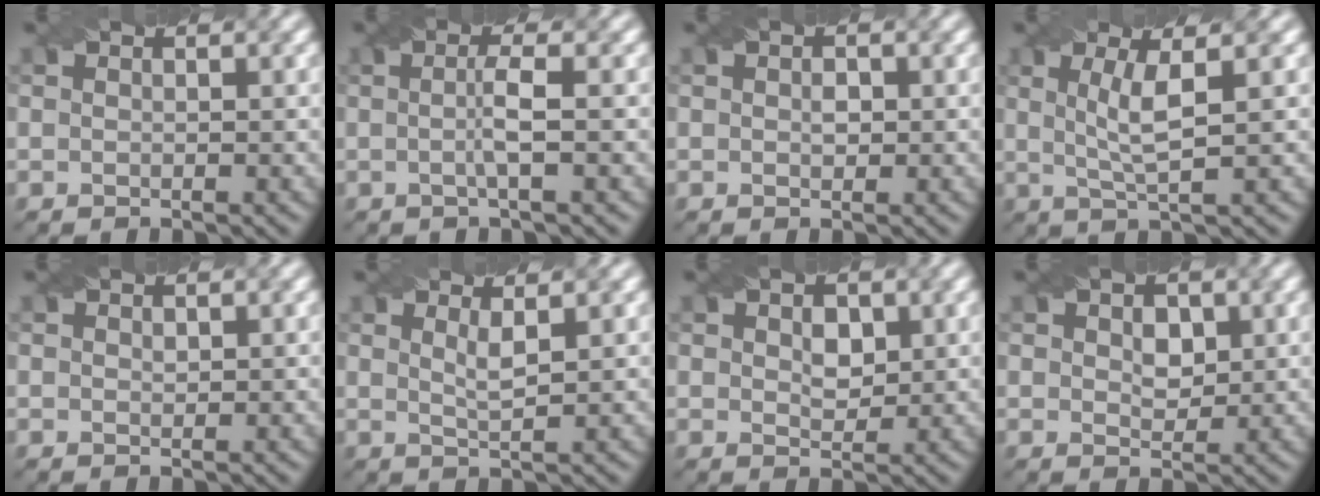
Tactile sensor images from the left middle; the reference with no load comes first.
{"total": 2.5, "force": [-0.1, 0.3, 2.5], "torque": [-0.049, -0.001, -0.005]}
{"total": 1.1, "force": [0.0, 0.7, 0.8], "torque": [-0.012, 0.001, 0.000]}
{"total": 3.7, "force": [0.8, 0.7, 3.5], "torque": [-0.074, 0.002, 0.019]}
{"total": 0.6, "force": [0.3, 0.4, 0.4], "torque": [-0.006, -0.002, 0.006]}
{"total": 1.7, "force": [0.7, 0.4, 1.5], "torque": [-0.025, -0.003, 0.011]}
{"total": 2.2, "force": [0.7, 1.4, 1.5], "torque": [-0.024, -0.006, 0.016]}
{"total": 2.3, "force": [0.7, 1.6, 1.5], "torque": [-0.024, -0.004, 0.014]}